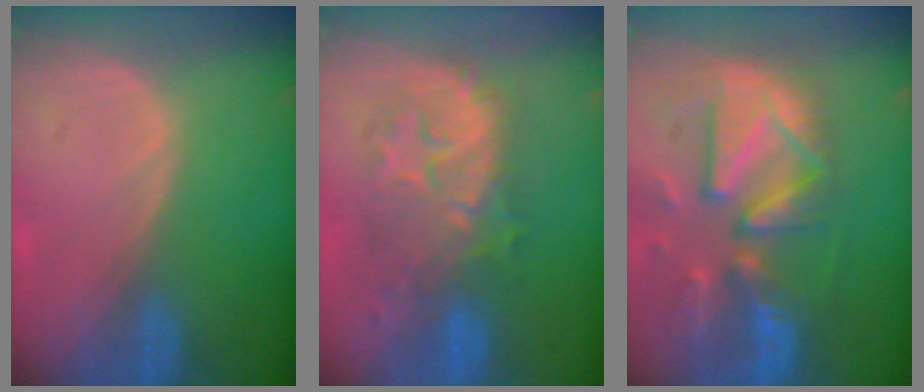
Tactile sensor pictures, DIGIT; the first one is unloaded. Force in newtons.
{"total": 9.0, "press": 8.9, "slide": 1.1}
{"total": 12.8, "press": 11.1, "slide": 6.3}